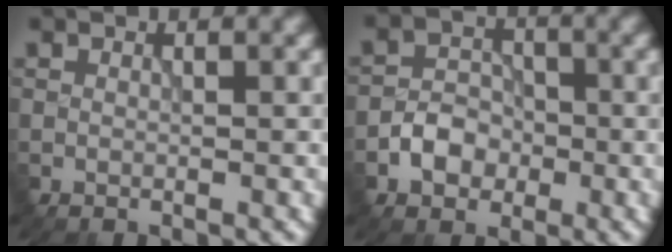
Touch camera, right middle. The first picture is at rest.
{"total": 3.0, "force": [-1.3, 2.3, 1.4], "torque": [-0.018, 0.005, -0.025]}